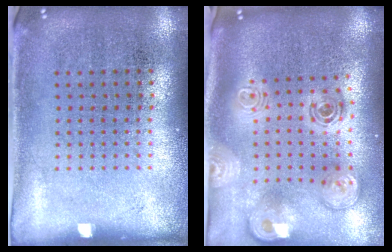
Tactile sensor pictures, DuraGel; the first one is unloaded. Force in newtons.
{"total": 2.9, "press": 2.1, "slide": 2.1}